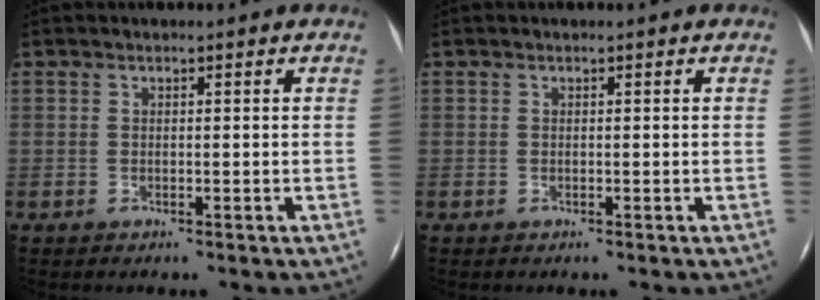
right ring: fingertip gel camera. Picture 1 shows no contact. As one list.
[{"total": 0.0}]